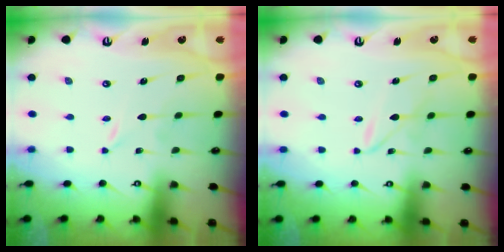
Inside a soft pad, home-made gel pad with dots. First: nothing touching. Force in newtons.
{"total": 3.0, "press": 2.9, "slide": 0.3}